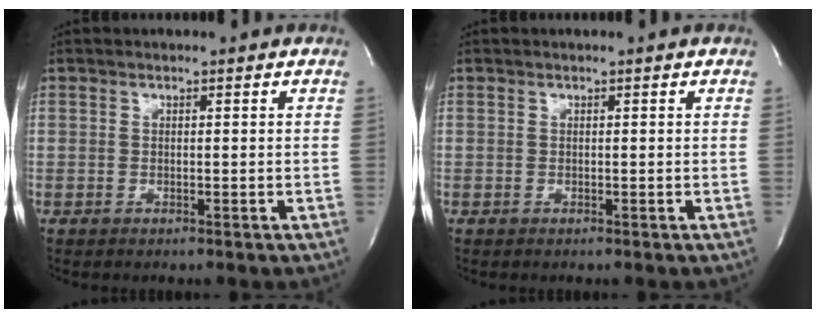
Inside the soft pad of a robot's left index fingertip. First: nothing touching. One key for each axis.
{"total": 0.0}